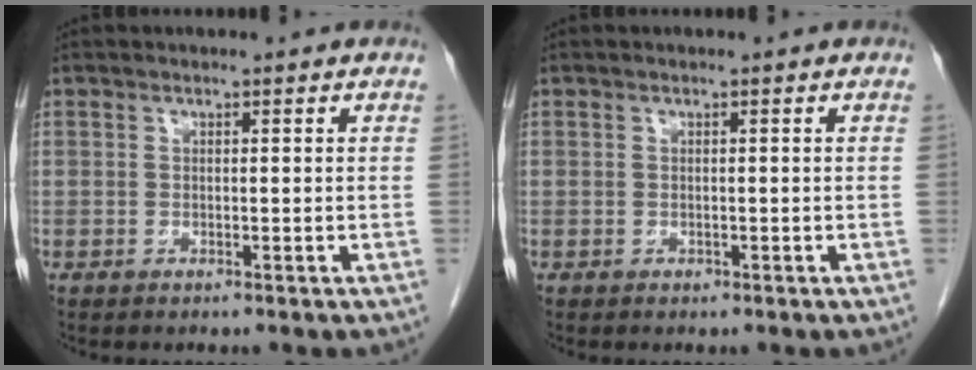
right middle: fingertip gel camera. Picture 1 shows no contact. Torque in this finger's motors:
{"motor_torque": [0.37, -0.09, -0.02, -0.01]}